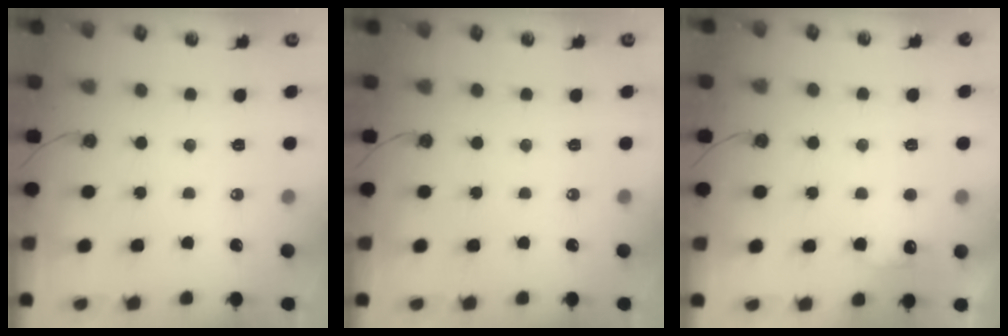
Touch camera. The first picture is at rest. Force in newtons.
{"total": 0.0}
{"total": 7.2, "press": 7.2, "slide": 0.6}